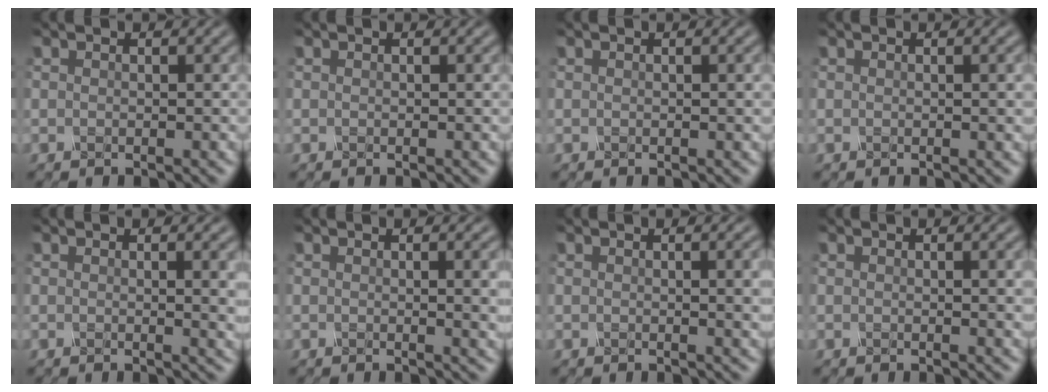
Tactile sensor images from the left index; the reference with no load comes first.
{"total": 0.0}
{"total": 0.9, "force": [0.1, 0.2, 0.8], "torque": [-0.007, 0.003, 0.000]}
{"total": 1.4, "force": [0.1, 0.3, 1.3], "torque": [-0.012, 0.003, 0.000]}
{"total": 4.1, "force": [0.5, 1.5, 3.8], "torque": [-0.029, 0.005, 0.006]}
{"total": 4.8, "force": [0.4, 1.9, 4.4], "torque": [-0.029, 0.007, 0.005]}
{"total": 3.7, "force": [0.3, 1.3, 3.5], "torque": [-0.029, 0.006, 0.003]}
{"total": 2.4, "force": [0.3, 0.7, 2.3], "torque": [-0.019, 0.002, -0.001]}